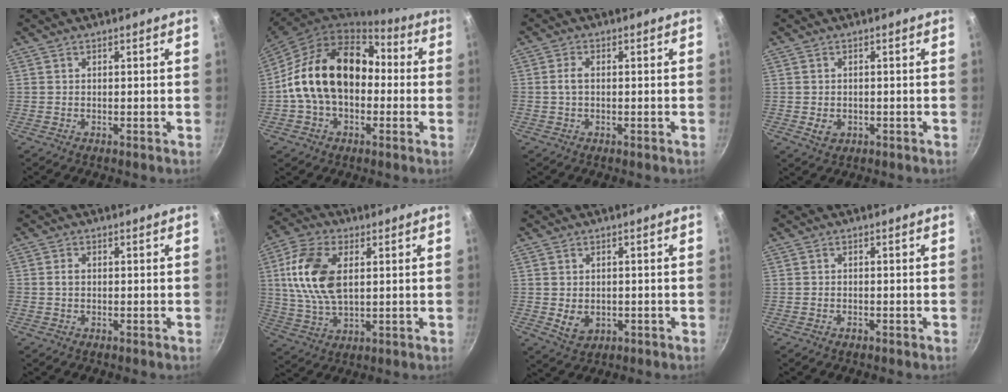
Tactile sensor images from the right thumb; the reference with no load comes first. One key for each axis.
{"total": 19.3, "fx": 0.0, "fy": 13.5, "fz": 13.7, "tx": -0.207, "ty": 0.049, "tz": -0.009}
{"total": 2.4, "fx": 0.0, "fy": 1.3, "fz": 2.0, "tx": -0.043, "ty": 0.008, "tz": -0.003}
{"total": 2.8, "fx": -0.6, "fy": 2.2, "fz": 1.5, "tx": -0.023, "ty": -0.002, "tz": -0.005}
{"total": 1.5, "fx": 0.0, "fy": 1.2, "fz": 1.0, "tx": -0.017, "ty": 0.007, "tz": -0.002}
{"total": 14.0, "fx": 2.8, "fy": 8.0, "fz": 11.1, "tx": -0.211, "ty": -0.001, "tz": 0.051}
{"total": 4.1, "fx": -0.4, "fy": 3.3, "fz": 2.5, "tx": -0.036, "ty": -0.008, "tz": 0.004}
{"total": 1.0, "fx": -0.7, "fy": 0.6, "fz": 0.5, "tx": -0.012, "ty": 0.003, "tz": -0.012}